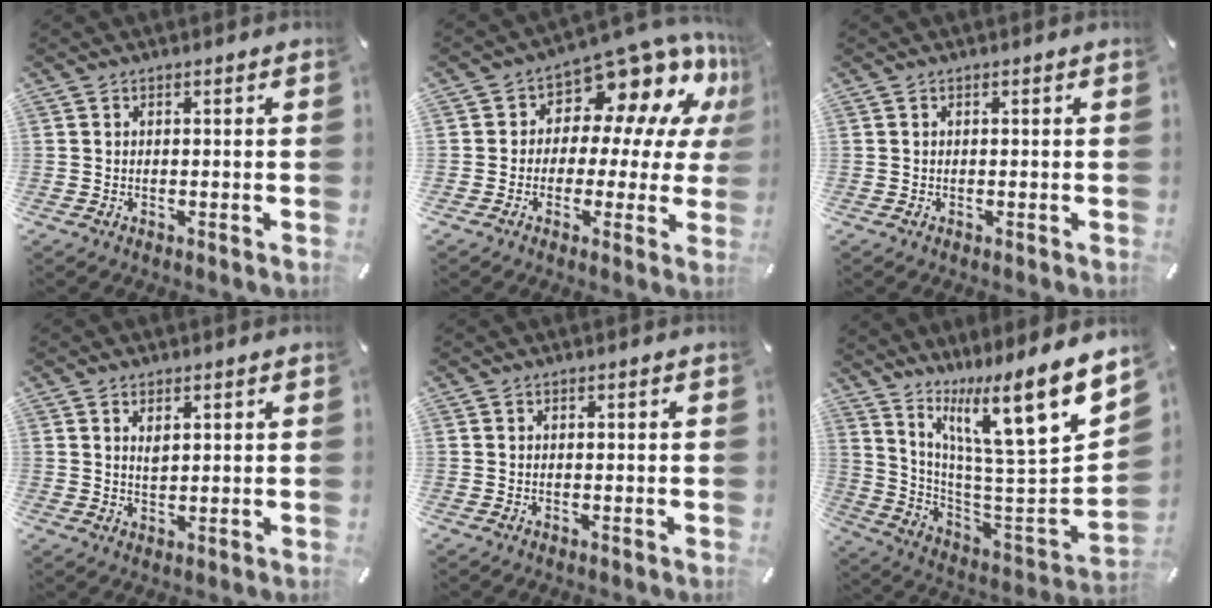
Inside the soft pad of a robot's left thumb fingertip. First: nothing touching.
{"total": 11.8, "force": [7.9, 6.8, 5.5], "torque": [-0.086, -0.073, 0.140]}
{"total": 0.0}
{"total": 2.5, "force": [1.4, 1.3, 1.6], "torque": [-0.027, -0.003, 0.024]}
{"total": 0.0}
{"total": 15.0, "force": [10.7, 1.4, 10.4], "torque": [-0.144, -0.122, 0.149]}